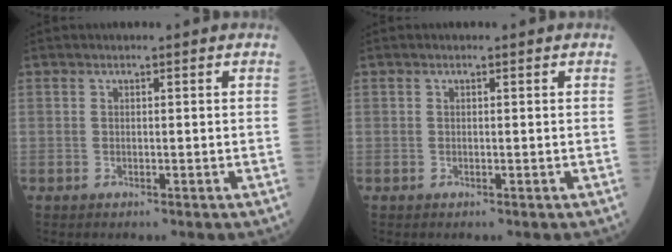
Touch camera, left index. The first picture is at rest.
{"total": 0.0}